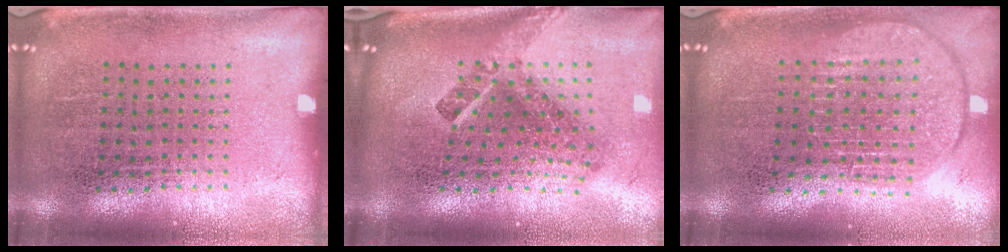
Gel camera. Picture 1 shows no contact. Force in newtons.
{"total": 2.7, "press": 1.6, "slide": 2.1}
{"total": 1.9, "press": 1.5, "slide": 1.1}